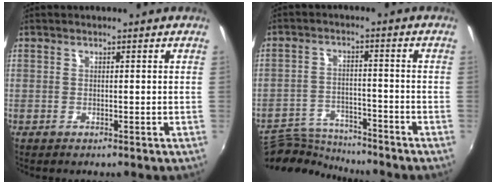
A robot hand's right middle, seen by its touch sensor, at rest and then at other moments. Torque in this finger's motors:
{"motor_torque": [-0.80, -0.38, -0.28, -0.08]}